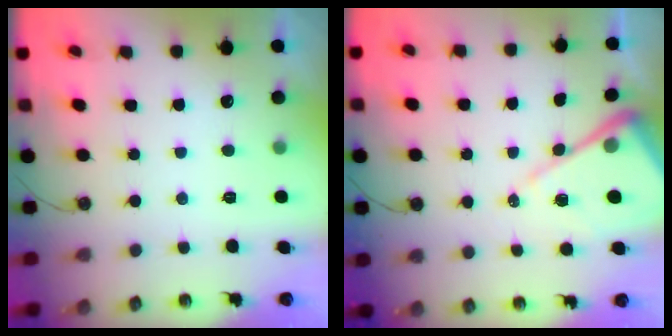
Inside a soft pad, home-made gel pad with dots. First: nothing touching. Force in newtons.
{"total": 11.6, "press": 11.5, "slide": 1.5}